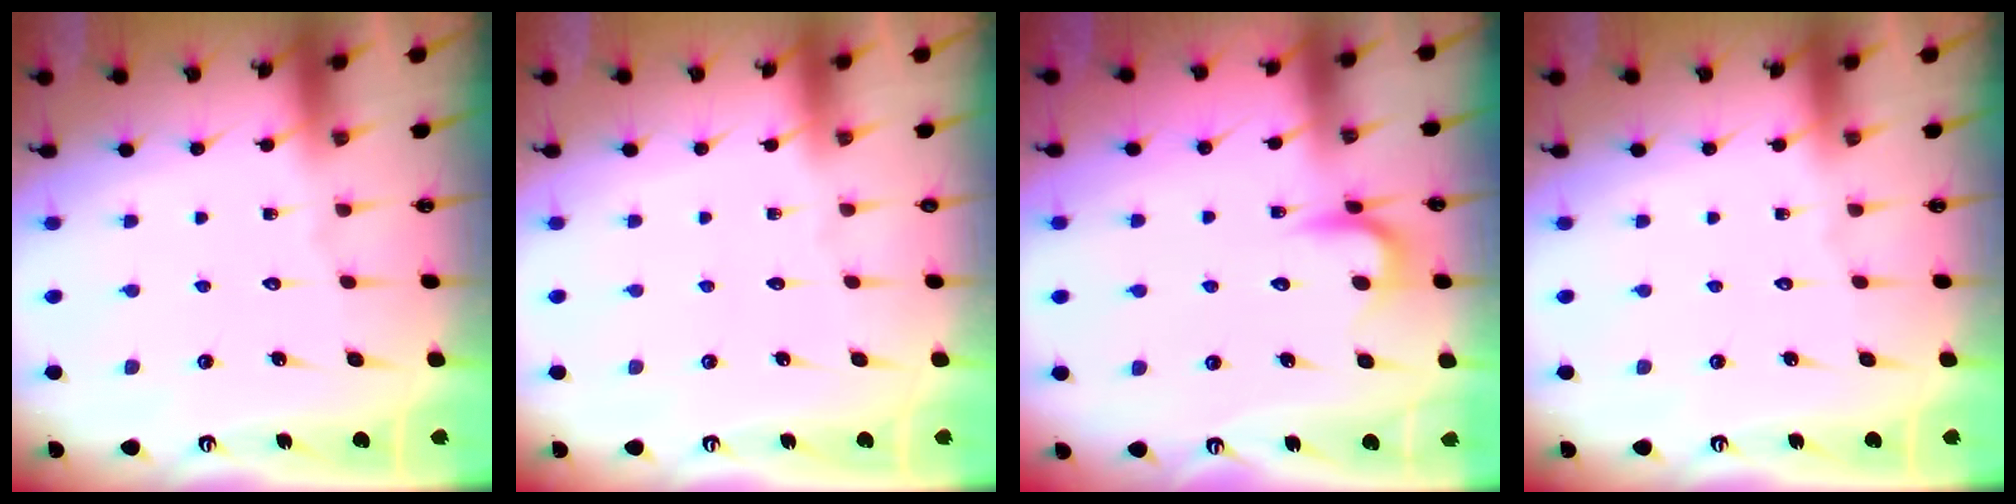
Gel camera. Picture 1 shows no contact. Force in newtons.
{"total": 0.0}
{"total": 5.3, "press": 5.3, "slide": 0.8}
{"total": 0.0}